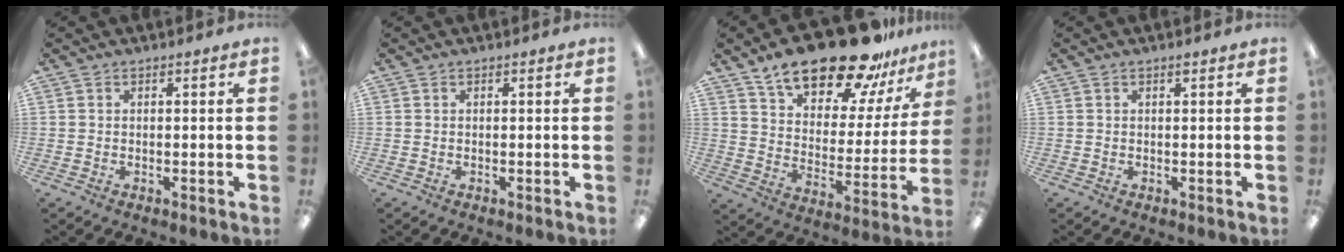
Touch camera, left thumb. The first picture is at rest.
{"total": 0.0}
{"total": 21.9, "force": [17.3, 7.8, 10.9], "torque": [-0.177, -0.117, 0.297]}
{"total": 0.6, "force": [0.5, 0.1, 0.4], "torque": [-0.010, 0.002, 0.008]}